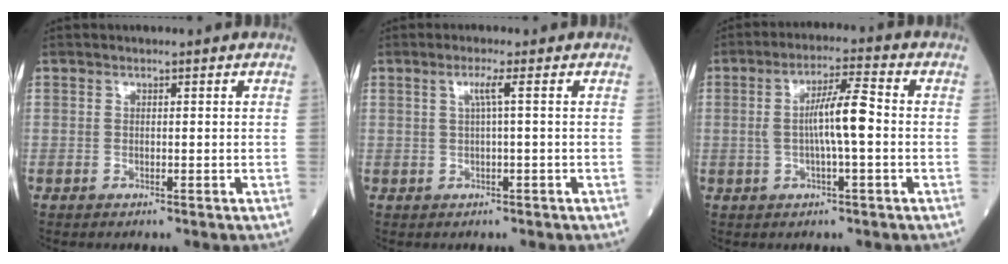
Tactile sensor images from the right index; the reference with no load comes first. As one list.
[{"total": 1.9, "force": [0.4, -0.5, 1.8], "torque": [-0.038, 0.001, 0.009]}, {"total": 7.3, "force": [-0.3, 0.5, 7.3], "torque": [-0.133, 0.011, -0.009]}]